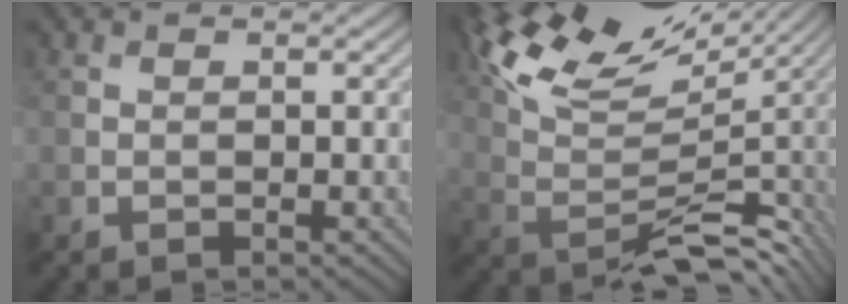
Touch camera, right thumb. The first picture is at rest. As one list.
[{"total": 11.5, "force": [6.1, 4.2, 8.8], "torque": [-0.171, 0.007, 0.125]}]